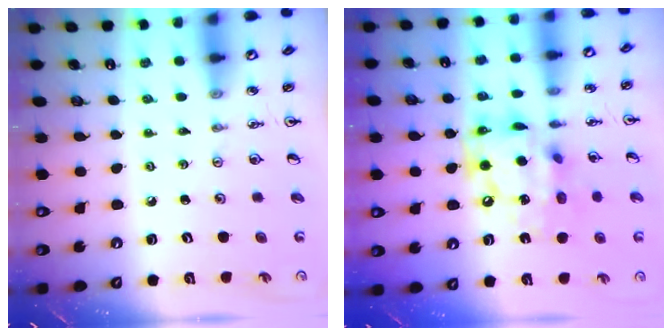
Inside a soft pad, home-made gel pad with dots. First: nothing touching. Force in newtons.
{"total": 16.3, "press": 16.2, "slide": 1.6}